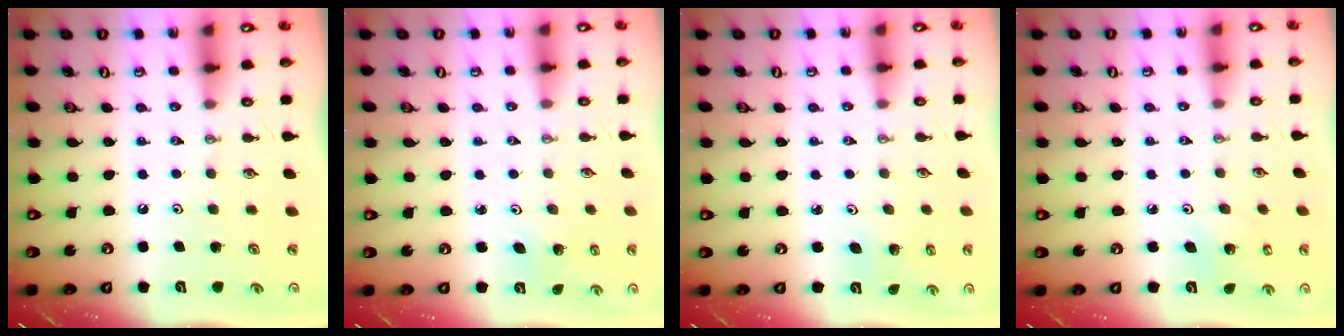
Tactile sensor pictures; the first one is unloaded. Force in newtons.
{"total": 1.9, "press": 1.9, "slide": 0.1}
{"total": 1.1, "press": 1.1, "slide": 0.1}
{"total": 2.9, "press": 2.9, "slide": 0.2}